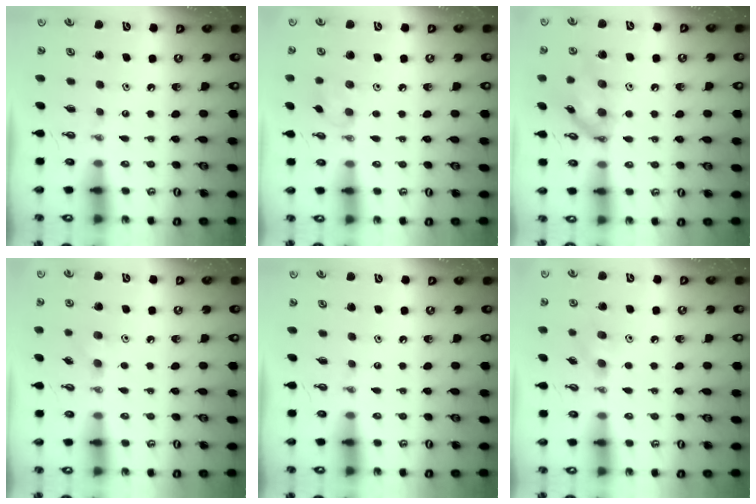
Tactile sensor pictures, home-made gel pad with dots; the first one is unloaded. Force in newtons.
{"total": 6.0, "press": 5.7, "slide": 1.9}
{"total": 13.9, "press": 13.9, "slide": 0.8}
{"total": 4.3, "press": 4.2, "slide": 0.8}
{"total": 0.0}
{"total": 5.3, "press": 5.2, "slide": 1.1}